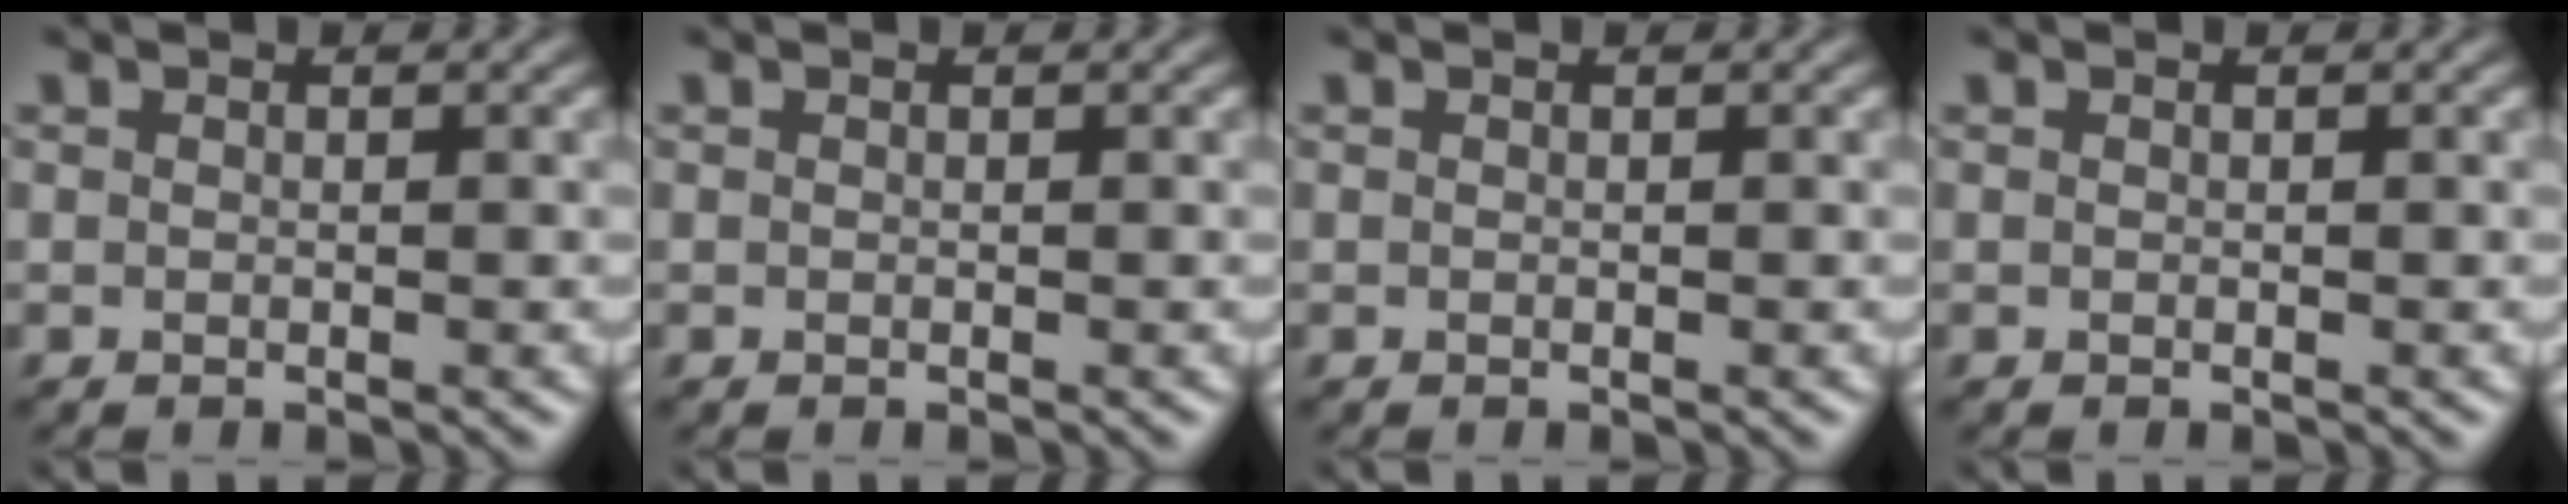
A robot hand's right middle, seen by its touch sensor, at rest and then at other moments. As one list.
[{"total": 0.0}, {"total": 0.0}, {"total": 0.0}]